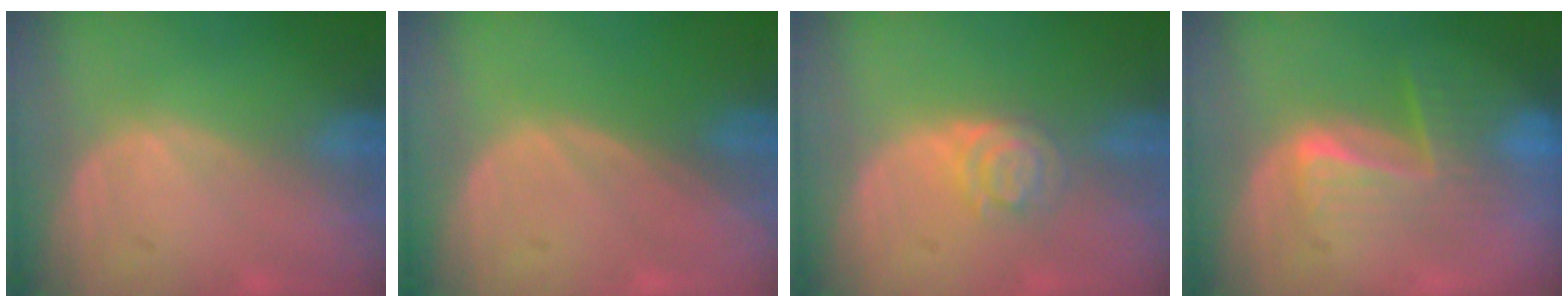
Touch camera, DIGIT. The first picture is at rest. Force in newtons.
{"total": 0.0}
{"total": 3.9, "press": 3.5, "slide": 1.7}
{"total": 6.7, "press": 6.5, "slide": 1.4}